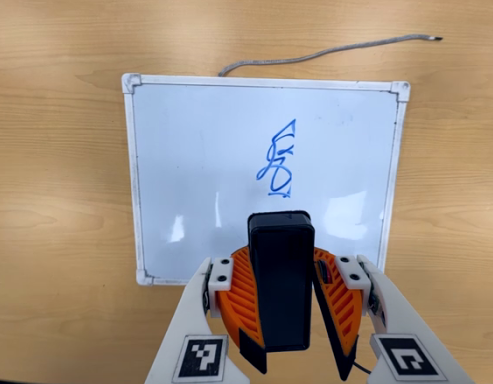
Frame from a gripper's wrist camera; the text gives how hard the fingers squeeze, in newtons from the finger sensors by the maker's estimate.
{"total": 10.5, "left": 10.8, "right": 10.2}